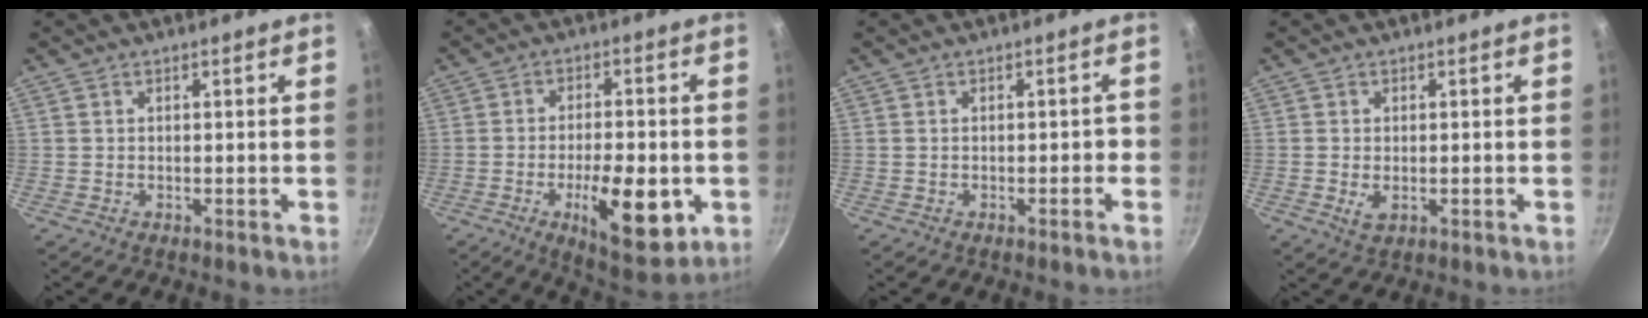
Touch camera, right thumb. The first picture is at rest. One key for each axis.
{"total": 14.6, "fx": -4.3, "fy": 5.8, "fz": 12.8, "tx": -0.173, "ty": 0.004, "tz": -0.057}
{"total": 1.6, "fx": -0.6, "fy": 0.8, "fz": 1.3, "tx": -0.011, "ty": 0.013, "tz": -0.007}
{"total": 2.6, "fx": -0.5, "fy": 1.6, "fz": 2.1, "tx": -0.040, "ty": -0.005, "tz": -0.006}